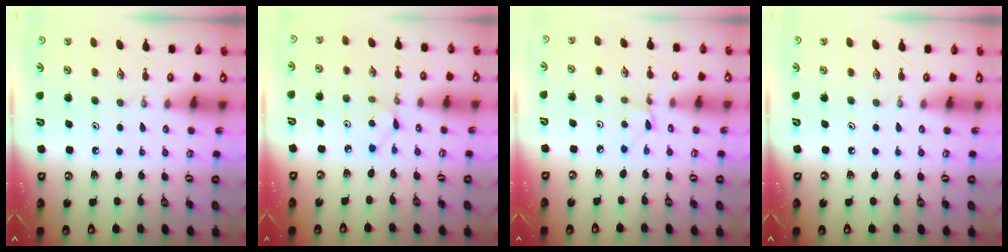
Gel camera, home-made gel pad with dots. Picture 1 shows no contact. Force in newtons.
{"total": 2.4, "press": 2.4, "slide": 0.3}
{"total": 2.0, "press": 2.0, "slide": 0.2}
{"total": 0.0}